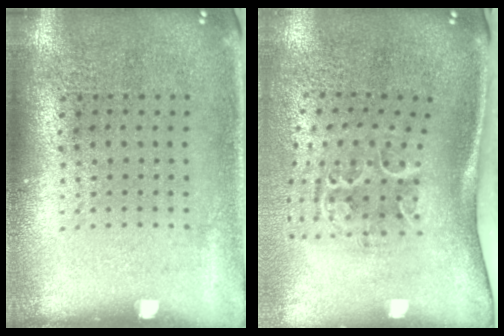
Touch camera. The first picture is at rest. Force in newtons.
{"total": 1.7, "press": 1.3, "slide": 1.1}